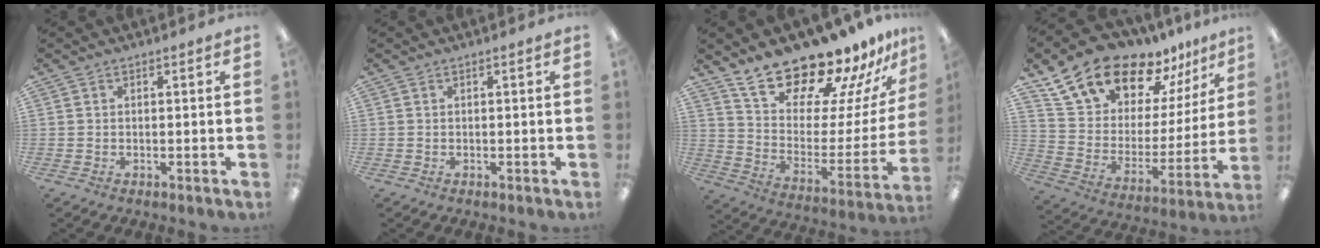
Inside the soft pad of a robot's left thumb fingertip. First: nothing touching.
{"total": 0.0}
{"total": 19.3, "force": [17.1, 5.1, 7.4], "torque": [-0.120, -0.146, 0.290]}
{"total": 19.5, "force": [15.8, 9.2, 6.7], "torque": [-0.129, -0.113, 0.284]}